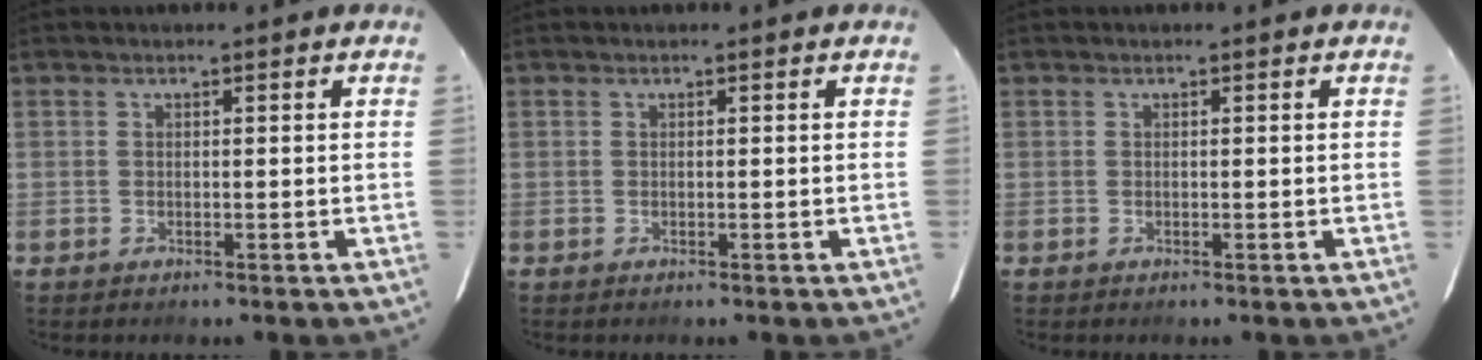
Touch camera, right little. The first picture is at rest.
{"total": 0.0}
{"total": 0.0}